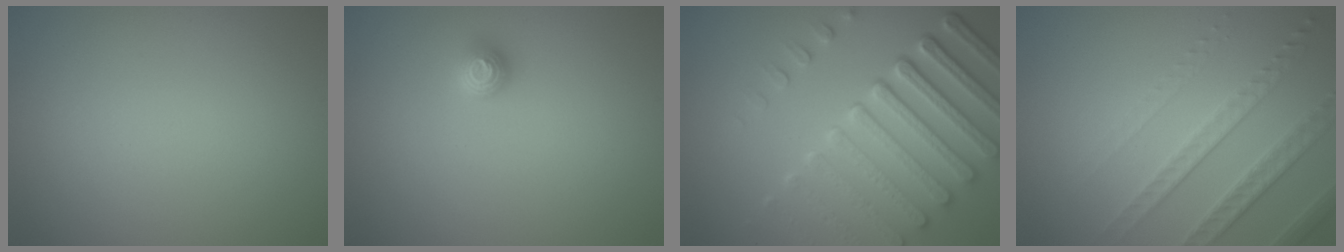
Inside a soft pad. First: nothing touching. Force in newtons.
{"total": 1.1, "press": 1.0, "slide": 0.5}
{"total": 8.0, "press": 5.8, "slide": 5.5}
{"total": 4.5, "press": 3.1, "slide": 3.3}